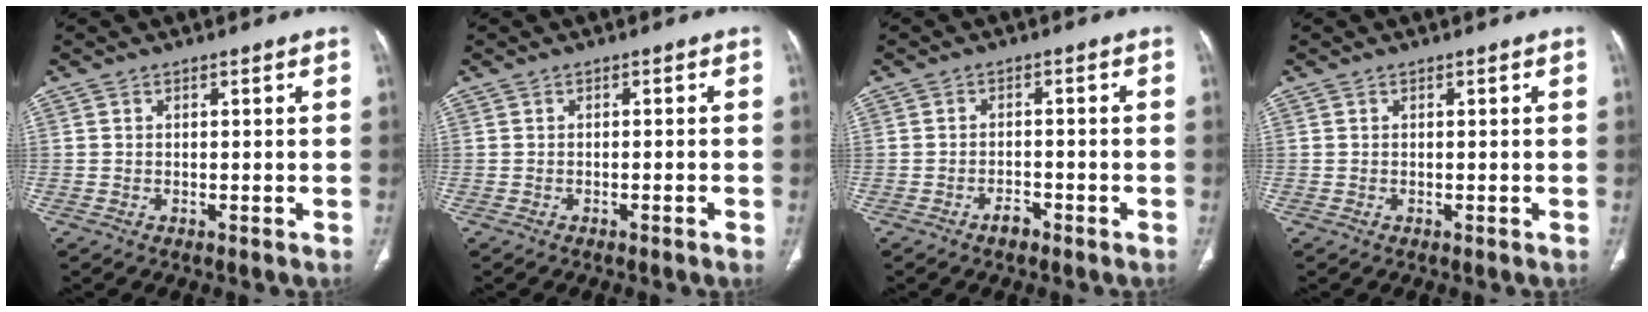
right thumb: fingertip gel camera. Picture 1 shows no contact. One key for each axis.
{"total": 1.2, "fx": -0.7, "fy": 0.0, "fz": 0.9, "tx": -0.022, "ty": 0.004, "tz": -0.006}
{"total": 2.4, "fx": -1.7, "fy": 1.1, "fz": 1.2, "tx": -0.021, "ty": 0.013, "tz": -0.029}
{"total": 0.0}